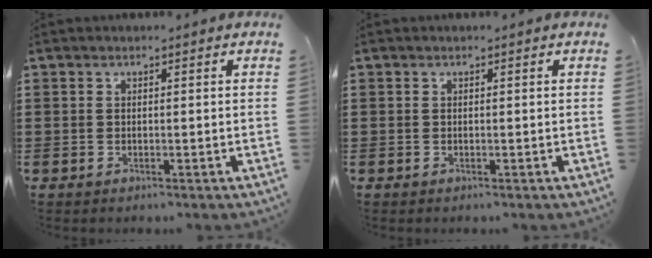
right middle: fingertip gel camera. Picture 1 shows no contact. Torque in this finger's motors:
{"motor_torque": [-0.07, 0.08, -0.04, -0.01]}